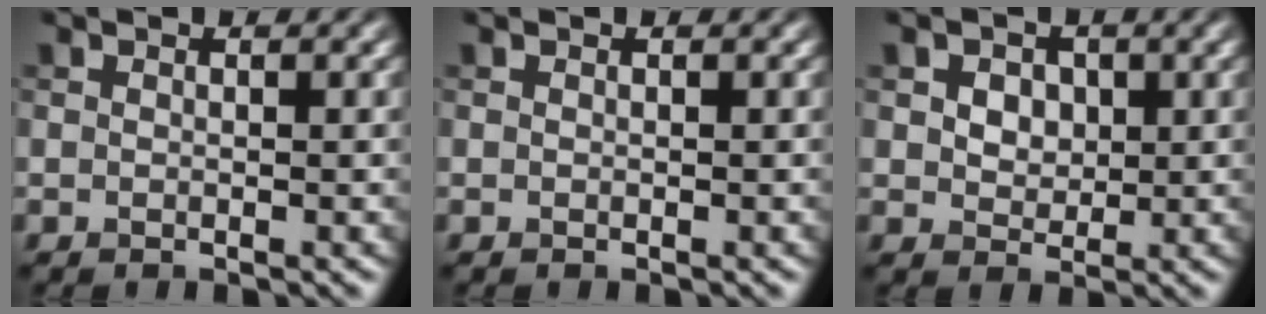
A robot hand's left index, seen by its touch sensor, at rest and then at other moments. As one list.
[{"total": 0.0}, {"total": 2.9, "force": [0.9, 2.3, 1.6], "torque": [-0.031, 0.007, 0.006]}]